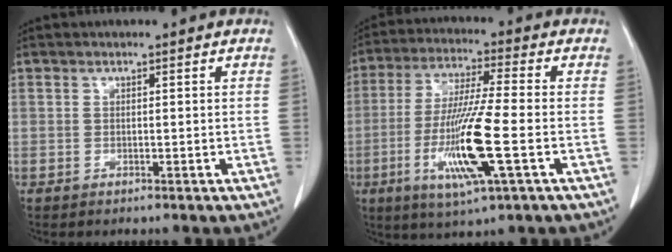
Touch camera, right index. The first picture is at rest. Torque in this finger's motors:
{"motor_torque": [2.14, 0.00, 1.05, 0.18]}